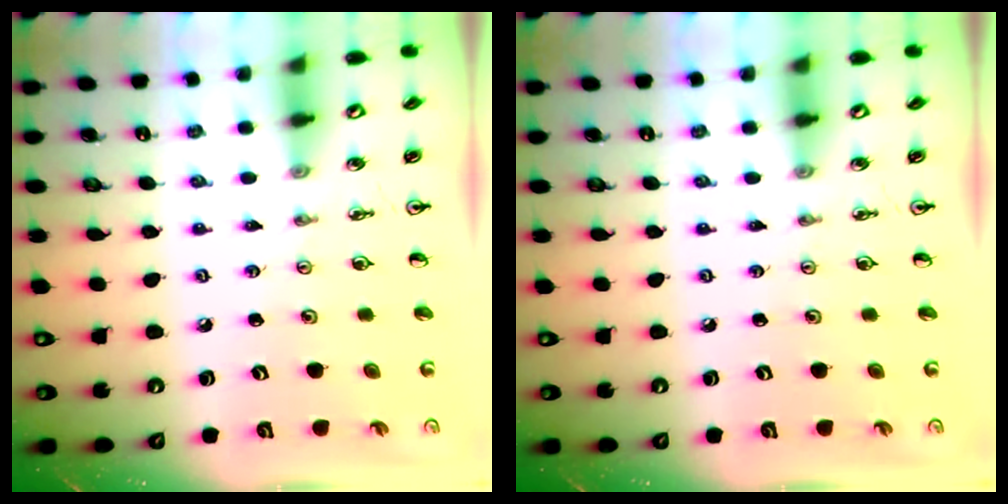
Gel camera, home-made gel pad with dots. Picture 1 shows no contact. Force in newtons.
{"total": 0.0}